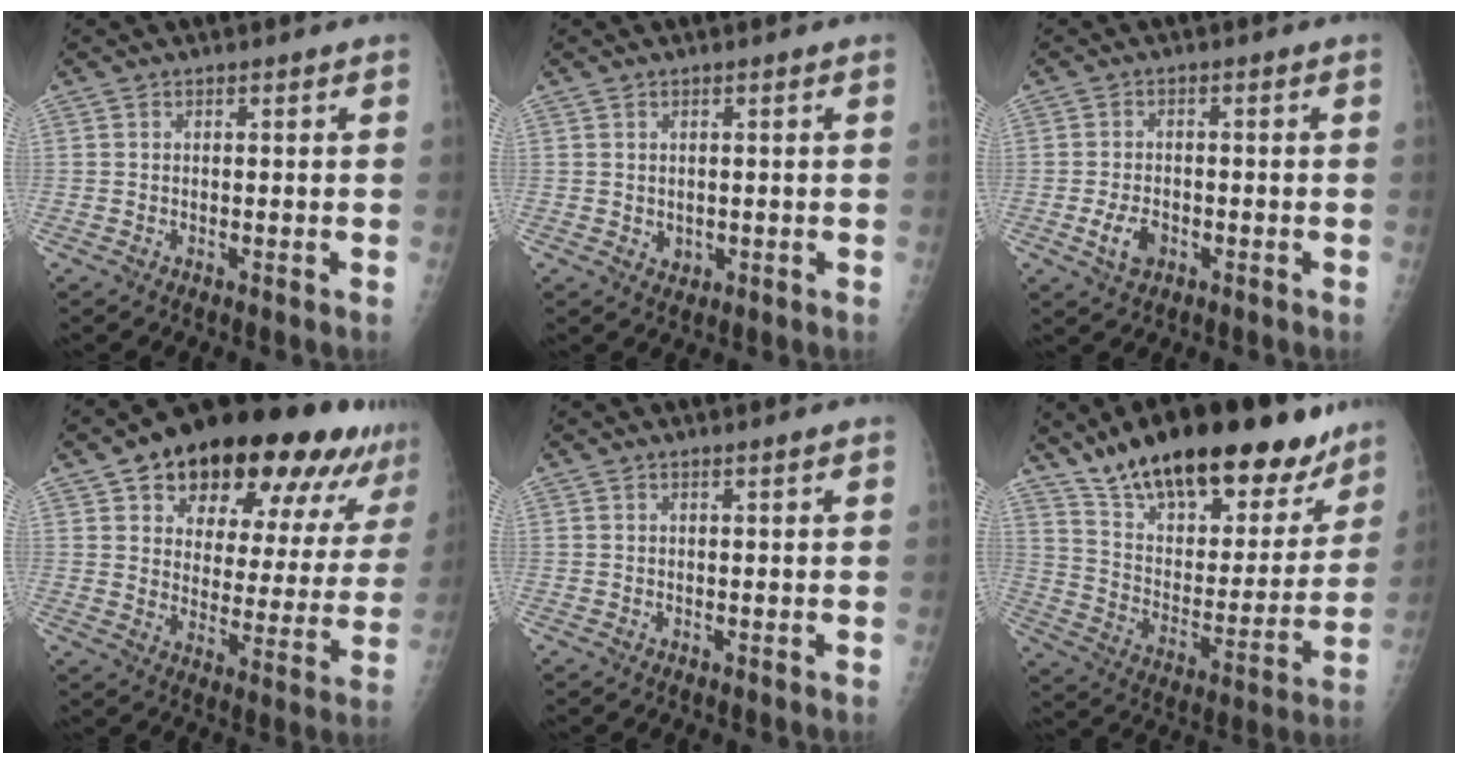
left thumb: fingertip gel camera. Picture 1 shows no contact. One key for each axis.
{"total": 1.6, "fx": 0.1, "fy": 1.4, "fz": 0.8, "tx": -0.010, "ty": -0.003, "tz": 0.008}
{"total": 4.3, "fx": -1.7, "fy": 2.8, "fz": 2.9, "tx": -0.051, "ty": 0.005, "tz": -0.026}
{"total": 27.2, "fx": 18.2, "fy": 10.9, "fz": 16.9, "tx": -0.215, "ty": -0.040, "tz": 0.252}
{"total": 0.7, "fx": 0.5, "fy": -0.1, "fz": 0.4, "tx": -0.013, "ty": -0.002, "tz": 0.012}
{"total": 30.3, "fx": 22.2, "fy": 11.8, "fz": 16.9, "tx": -0.224, "ty": -0.074, "tz": 0.344}